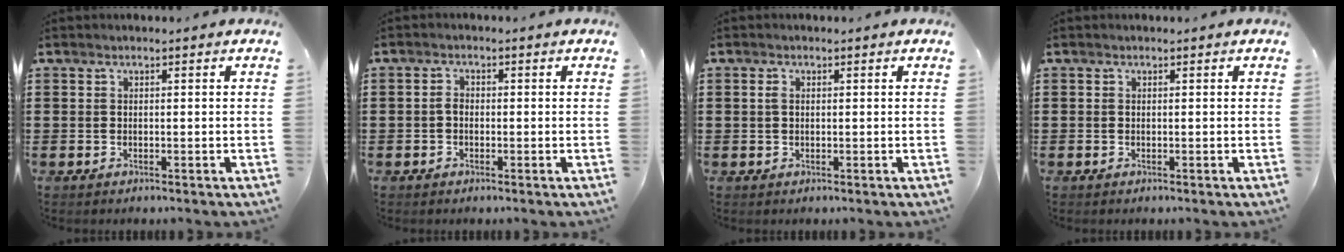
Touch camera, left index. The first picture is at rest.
{"total": 1.8, "force": [-0.2, 1.2, 1.3], "torque": [-0.034, 0.002, -0.008]}
{"total": 1.2, "force": [0.3, 0.7, 1.0], "torque": [-0.022, 0.005, 0.004]}
{"total": 0.0}